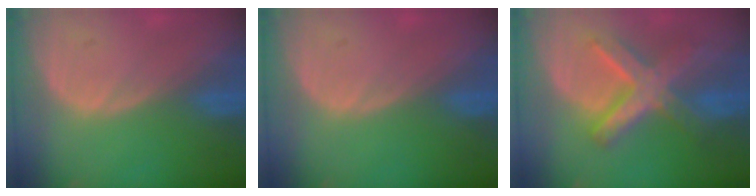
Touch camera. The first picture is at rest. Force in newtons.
{"total": 0.0}
{"total": 8.7, "press": 8.7, "slide": 0.8}